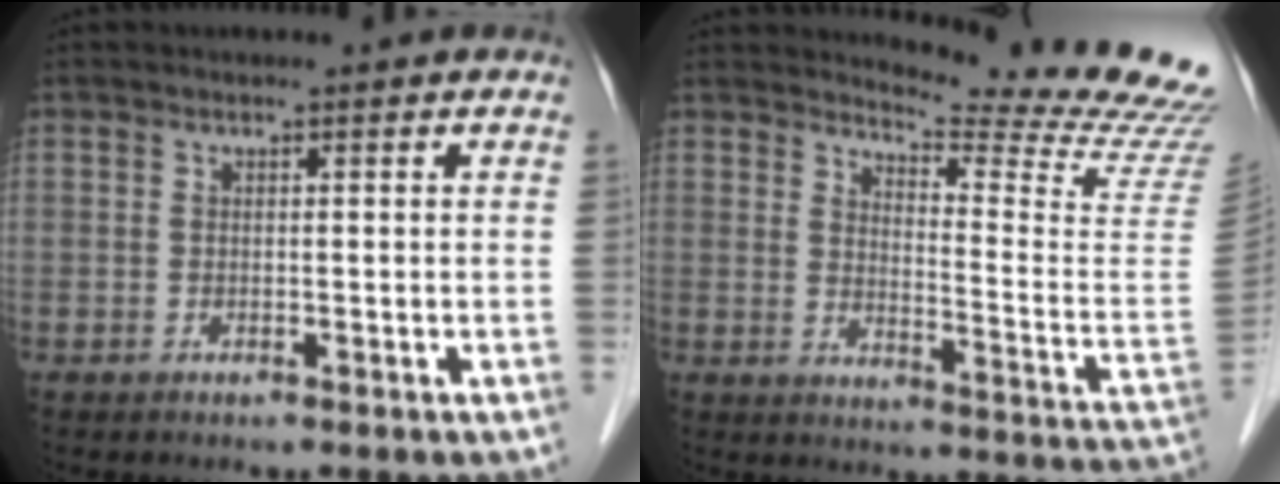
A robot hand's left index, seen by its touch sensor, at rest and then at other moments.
{"total": 17.4, "force": [16.8, -0.9, 4.6], "torque": [-0.076, -0.140, 0.193]}